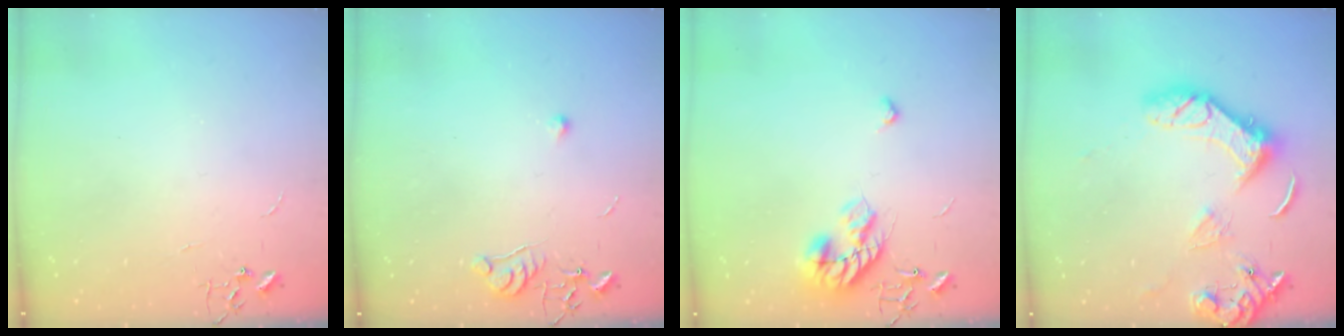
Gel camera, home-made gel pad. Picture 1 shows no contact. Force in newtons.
{"total": 7.1, "press": 7.1, "slide": 0.7}
{"total": 13.8, "press": 13.8, "slide": 0.5}
{"total": 16.2, "press": 16.1, "slide": 1.8}